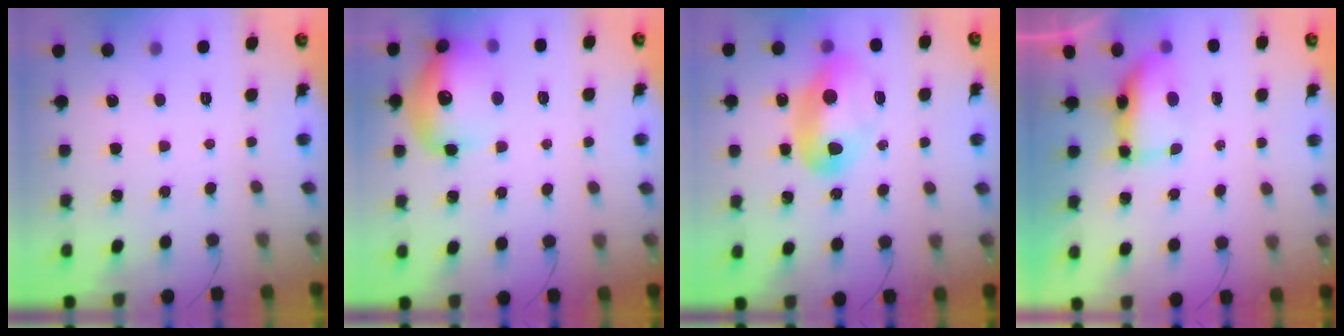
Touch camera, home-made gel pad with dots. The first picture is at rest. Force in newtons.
{"total": 15.6, "press": 15.4, "slide": 2.2}
{"total": 11.9, "press": 11.9, "slide": 0.7}
{"total": 8.8, "press": 7.8, "slide": 3.9}